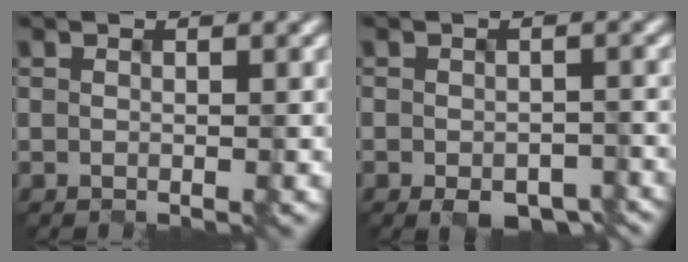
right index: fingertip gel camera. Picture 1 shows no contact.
{"total": 3.6, "force": [-2.4, 1.8, 2.0], "torque": [-0.024, -0.010, -0.030]}